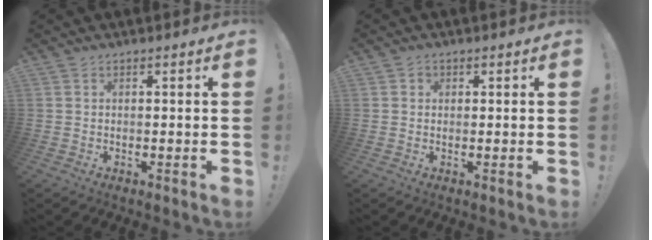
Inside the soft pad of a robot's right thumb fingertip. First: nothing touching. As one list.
[{"total": 1.2, "force": [0.3, 1.1, 0.4], "torque": [-0.002, 0.000, 0.004]}]